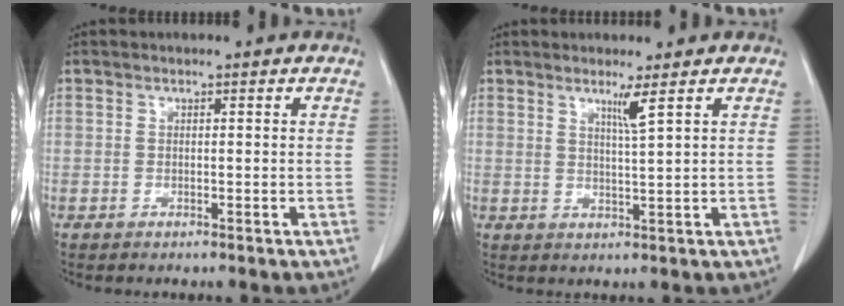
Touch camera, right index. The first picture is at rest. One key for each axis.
{"total": 2.7, "fx": 1.6, "fy": -0.9, "fz": 2.0, "tx": -0.036, "ty": -0.015, "tz": 0.032}